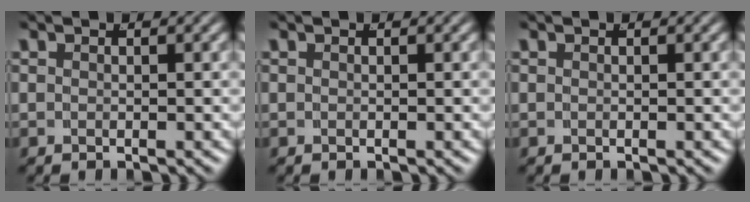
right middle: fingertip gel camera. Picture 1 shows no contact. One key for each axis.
{"total": 0.0}
{"total": 0.0}